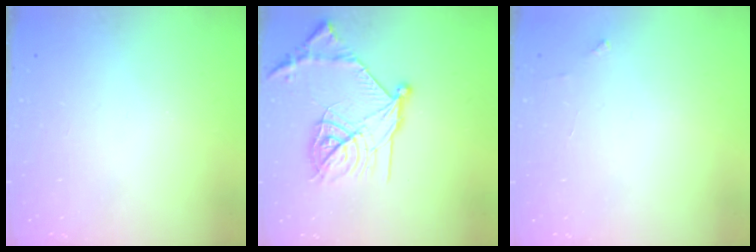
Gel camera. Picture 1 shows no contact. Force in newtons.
{"total": 18.5, "press": 18.4, "slide": 1.6}
{"total": 2.6, "press": 2.6, "slide": 0.2}